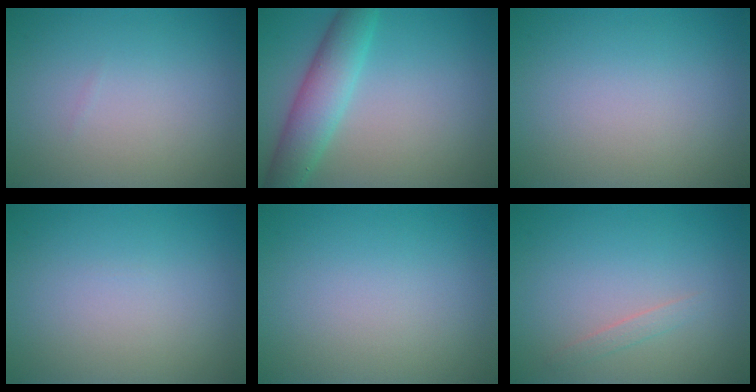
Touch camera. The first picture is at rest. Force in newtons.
{"total": 4.9, "press": 4.9, "slide": 0.2}
{"total": 0.0}
{"total": 0.0}
{"total": 0.0}
{"total": 0.9, "press": 0.9, "slide": 0.0}